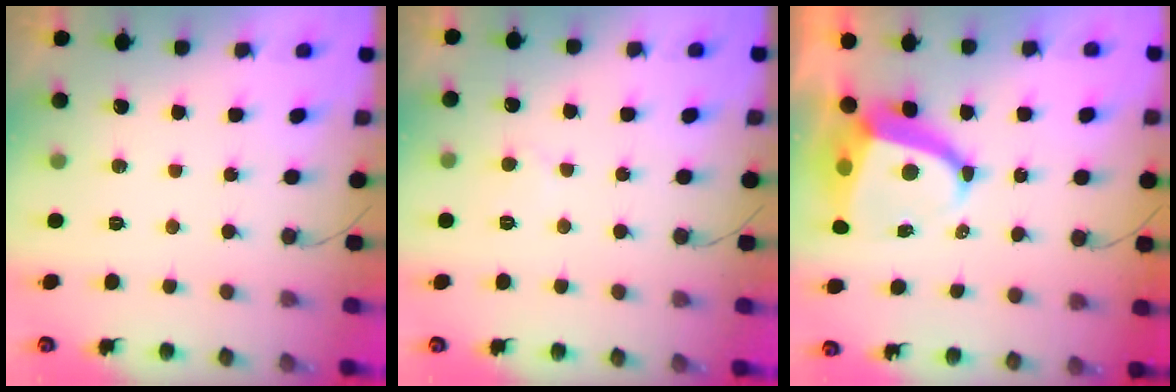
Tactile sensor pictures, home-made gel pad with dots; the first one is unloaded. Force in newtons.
{"total": 2.4, "press": 2.4, "slide": 0.2}
{"total": 9.9, "press": 9.8, "slide": 1.1}